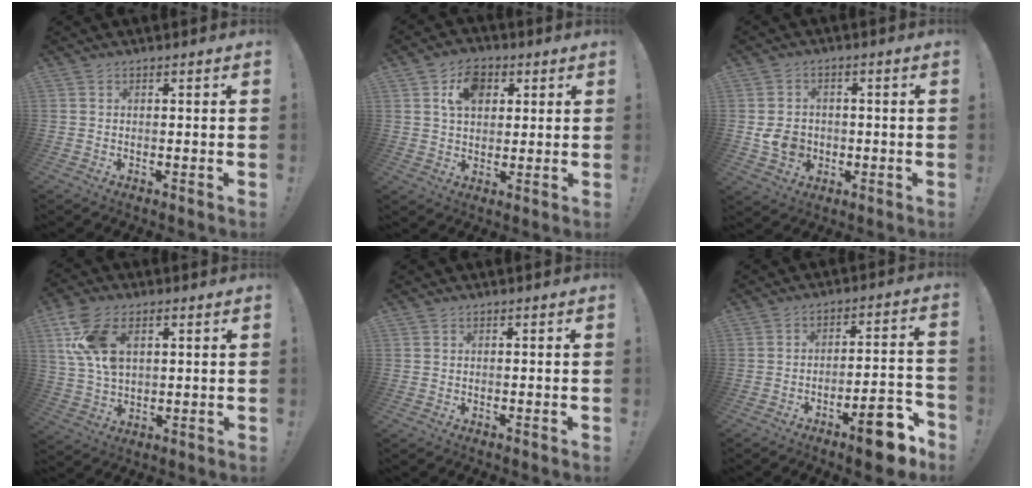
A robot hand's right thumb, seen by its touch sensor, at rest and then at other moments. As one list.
[{"total": 9.0, "force": [3.9, 6.5, 4.9], "torque": [-0.073, -0.004, 0.072]}, {"total": 8.0, "force": [-1.5, 7.0, 3.6], "torque": [-0.070, 0.013, -0.026]}, {"total": 13.3, "force": [4.6, 8.4, 9.2], "torque": [-0.195, -0.004, 0.091]}, {"total": 0.0}, {"total": 12.1, "force": [-7.5, 3.8, 8.7], "torque": [-0.103, 0.056, -0.116]}]